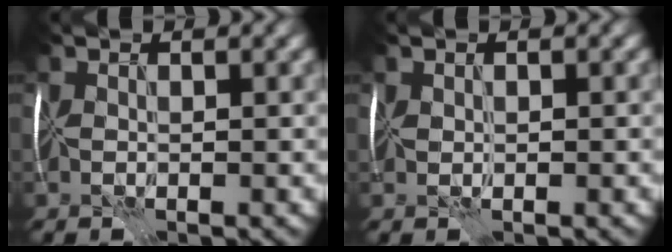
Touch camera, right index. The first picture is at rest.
{"total": 0.5, "force": [0.3, -0.2, -0.4], "torque": [0.008, 0.001, 0.007]}